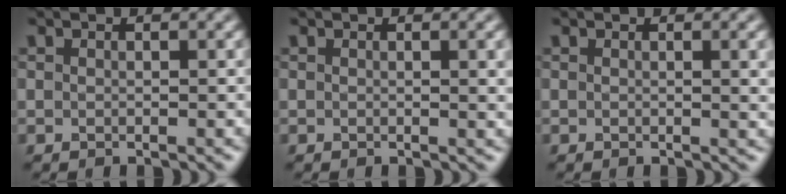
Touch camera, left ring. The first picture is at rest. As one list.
[{"total": 2.2, "force": [0.4, 0.7, 2.0], "torque": [-0.016, 0.004, 0.001]}, {"total": 2.5, "force": [0.4, 0.8, 2.3], "torque": [-0.018, 0.003, 0.002]}]